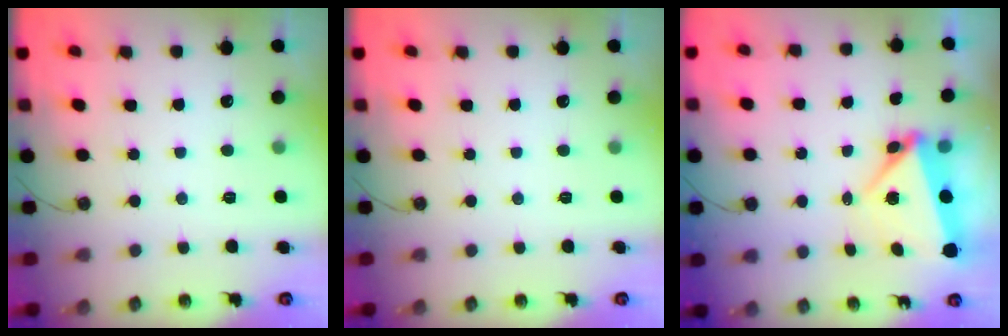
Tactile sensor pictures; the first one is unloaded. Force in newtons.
{"total": 0.0}
{"total": 5.4, "press": 4.9, "slide": 2.1}